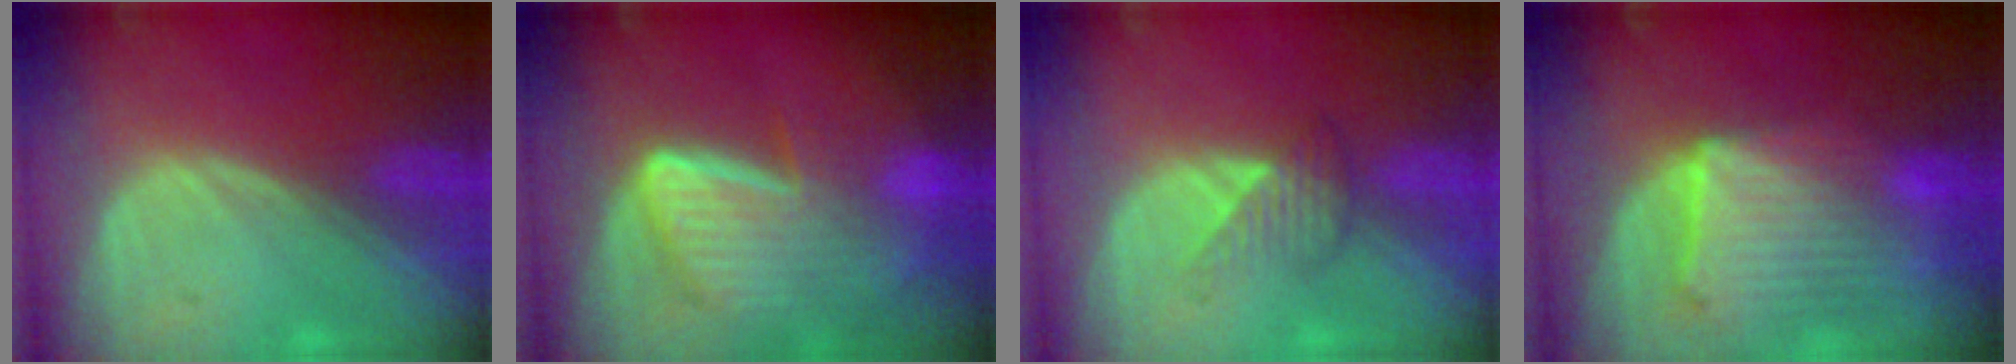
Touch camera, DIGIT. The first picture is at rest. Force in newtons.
{"total": 9.1, "press": 8.0, "slide": 4.3}
{"total": 3.5, "press": 3.2, "slide": 1.4}
{"total": 10.7, "press": 9.3, "slide": 5.3}